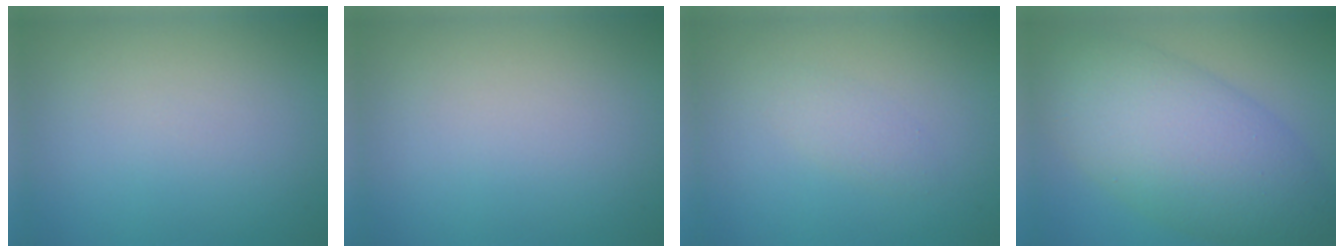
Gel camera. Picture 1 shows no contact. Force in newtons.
{"total": 0.0}
{"total": 1.3, "press": 1.3, "slide": 0.1}
{"total": 10.4, "press": 10.4, "slide": 0.2}